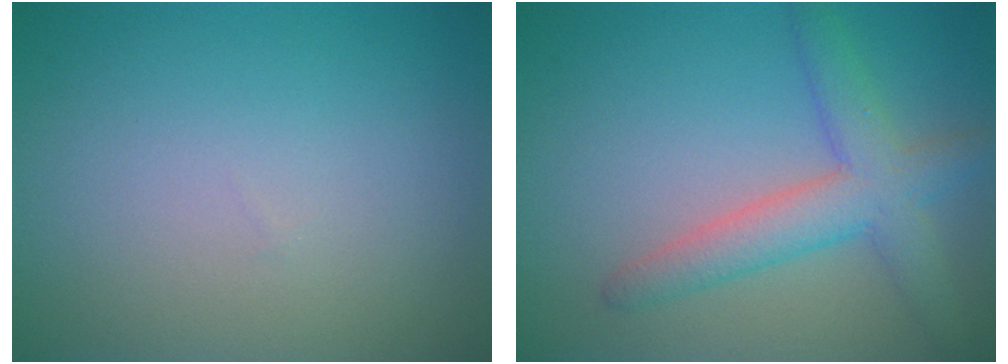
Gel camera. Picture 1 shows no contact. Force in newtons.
{"total": 4.5, "press": 4.5, "slide": 0.2}